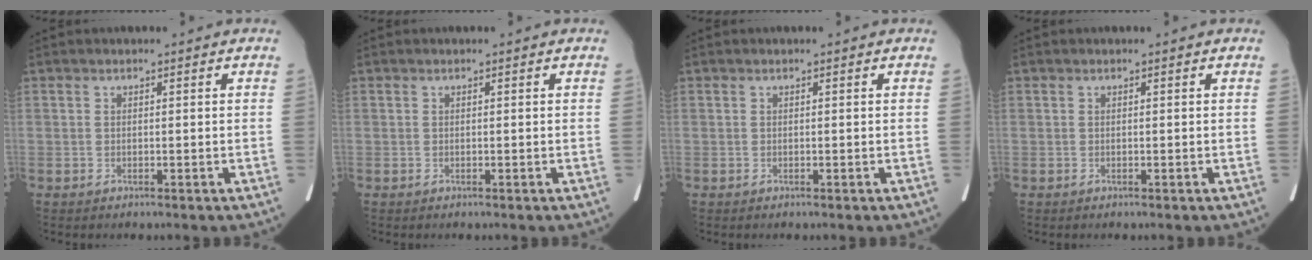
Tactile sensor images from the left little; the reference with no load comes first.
{"total": 0.0}
{"total": 0.0}
{"total": 0.0}